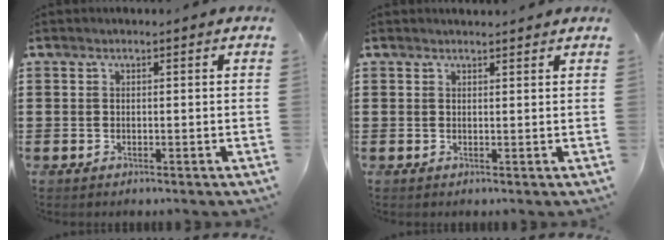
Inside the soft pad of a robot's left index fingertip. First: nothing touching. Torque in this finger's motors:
{"motor_torque": [0.10, -0.04, -0.01, -0.01]}